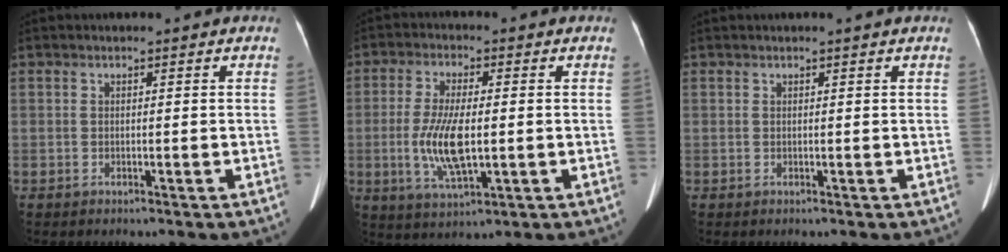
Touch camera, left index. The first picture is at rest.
{"total": 8.5, "force": [-0.9, 2.3, 8.1], "torque": [-0.174, -0.009, -0.012]}
{"total": 0.8, "force": [0.6, -0.2, 0.4], "torque": [-0.013, 0.005, 0.017]}